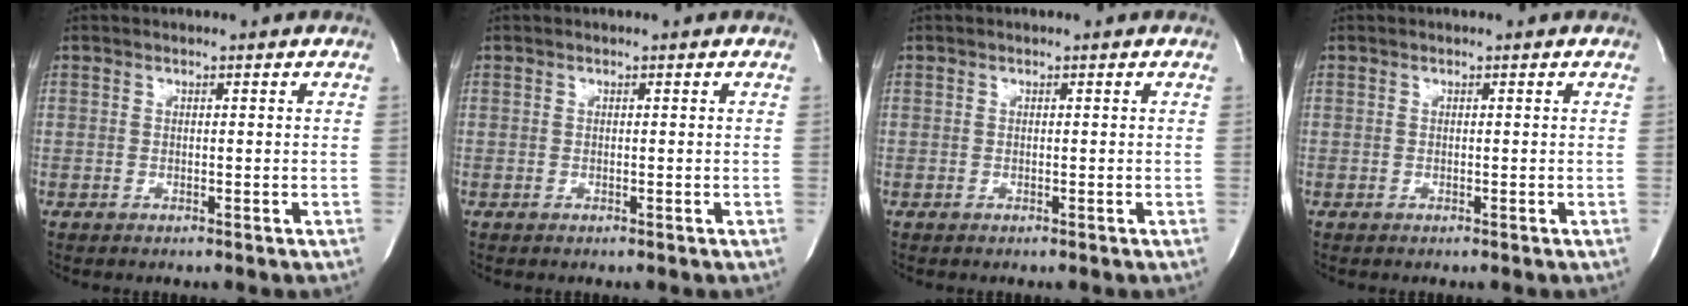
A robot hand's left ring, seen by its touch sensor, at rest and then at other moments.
{"total": 0.0}
{"total": 0.0}
{"total": 0.0}